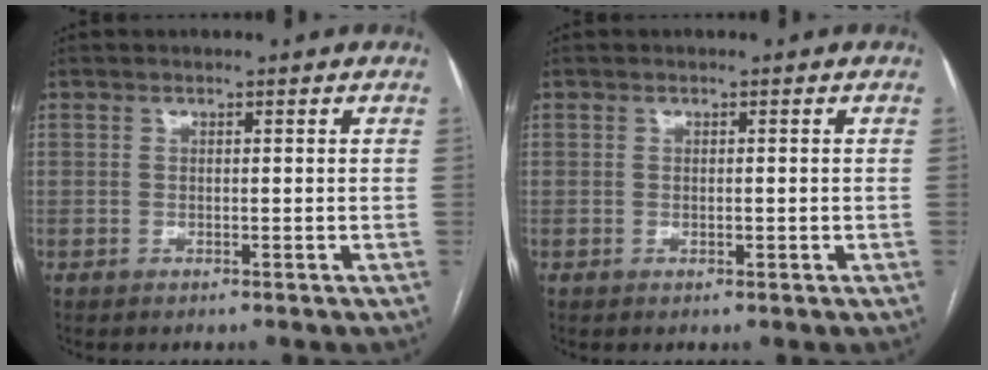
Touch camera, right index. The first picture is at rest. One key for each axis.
{"total": 0.8, "fx": -0.1, "fy": 0.3, "fz": 0.7, "tx": -0.013, "ty": -0.001, "tz": -0.001}